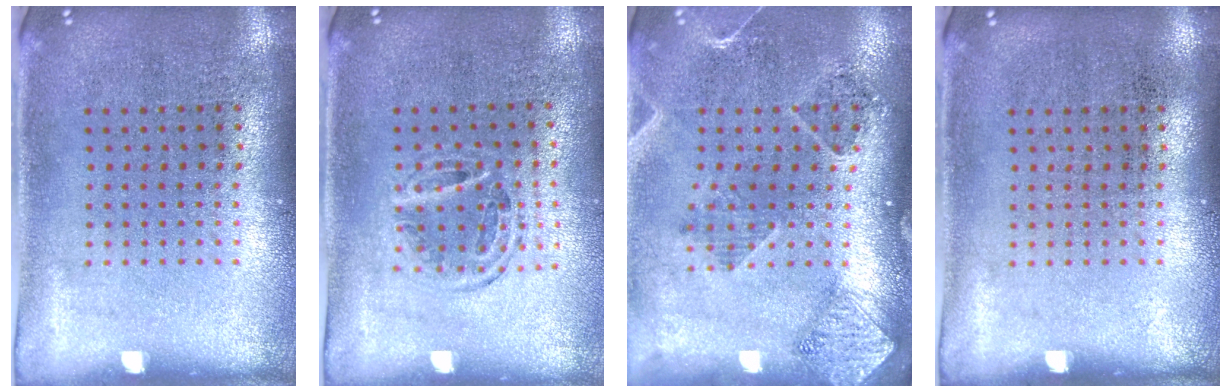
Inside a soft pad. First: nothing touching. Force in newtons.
{"total": 1.1, "press": 1.0, "slide": 0.4}
{"total": 1.6, "press": 1.5, "slide": 0.4}
{"total": 0.0}